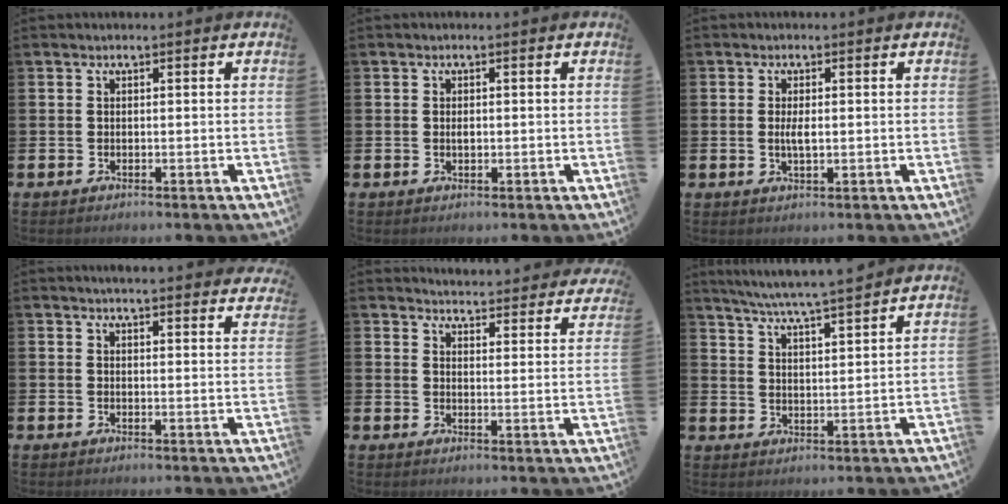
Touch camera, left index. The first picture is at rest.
{"total": 0.8, "force": [0.0, 0.5, 0.7], "torque": [-0.008, 0.000, -0.002]}
{"total": 2.2, "force": [0.1, 0.8, 2.0], "torque": [-0.033, -0.001, -0.001]}
{"total": 3.4, "force": [3.4, -0.2, 0.1], "torque": [-0.004, -0.018, 0.061]}
{"total": 4.7, "force": [4.7, 0.4, 0.2], "torque": [-0.007, -0.038, 0.080]}
{"total": 6.1, "force": [5.8, -0.4, 1.8], "torque": [-0.055, -0.034, 0.102]}